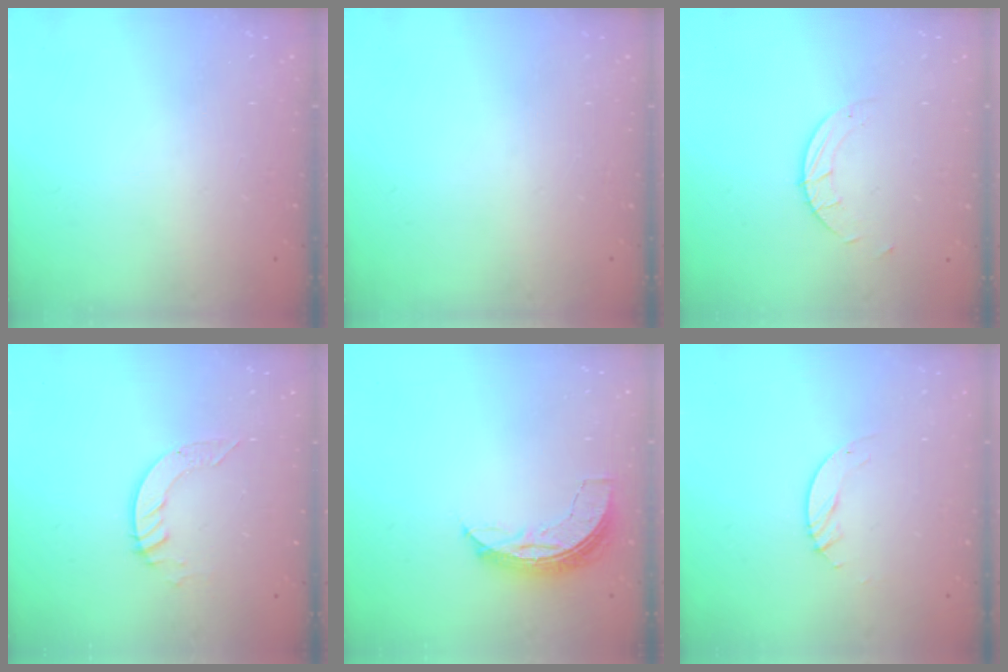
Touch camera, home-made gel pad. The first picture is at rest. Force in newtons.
{"total": 0.0}
{"total": 1.9, "press": 1.9, "slide": 0.1}
{"total": 4.0, "press": 4.0, "slide": 0.2}
{"total": 6.8, "press": 6.8, "slide": 0.6}
{"total": 4.2, "press": 4.1, "slide": 0.4}